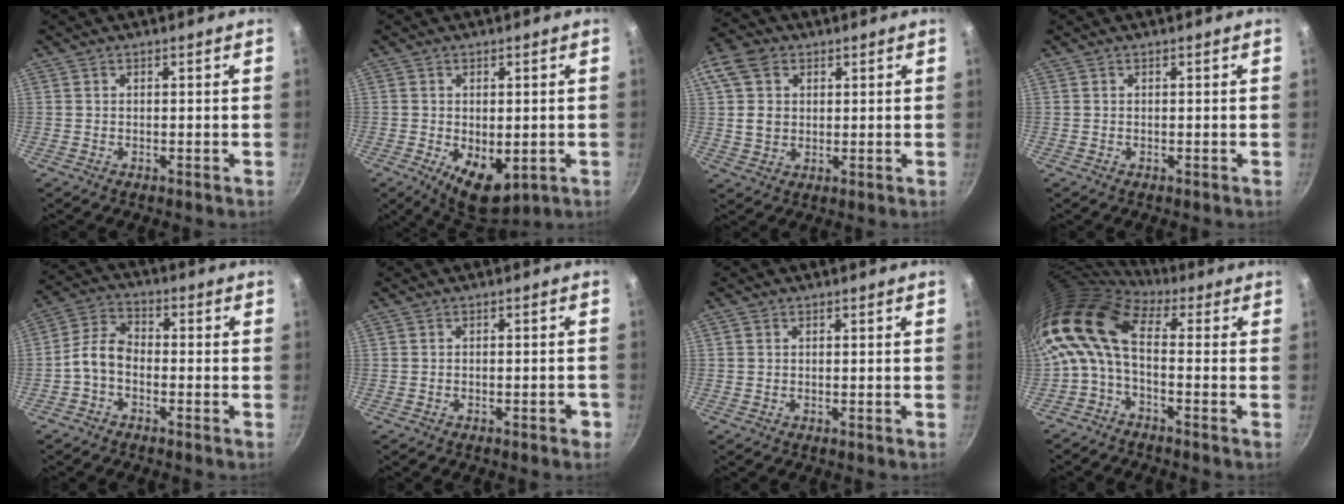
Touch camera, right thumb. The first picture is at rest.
{"total": 8.9, "force": [-2.1, 5.0, 7.1], "torque": [-0.086, -0.011, -0.015]}
{"total": 10.5, "force": [3.1, 8.3, 5.7], "torque": [-0.098, 0.002, 0.051]}
{"total": 0.0}
{"total": 6.0, "force": [-2.2, 3.9, 4.1], "torque": [-0.079, 0.035, -0.055]}
{"total": 2.2, "force": [-1.2, 0.9, 1.6], "torque": [-0.014, 0.016, -0.011]}
{"total": 0.5, "force": [0.1, 0.5, 0.1], "torque": [-0.001, 0.002, 0.000]}
{"total": 12.8, "force": [0.5, 6.5, 11.0], "torque": [-0.236, 0.025, -0.009]}